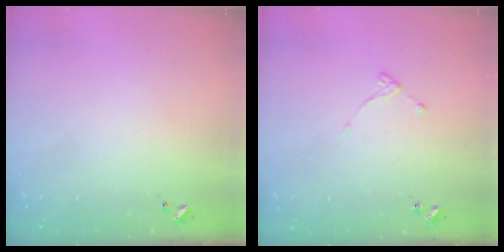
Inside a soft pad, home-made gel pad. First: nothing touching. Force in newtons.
{"total": 3.6, "press": 3.6, "slide": 0.6}